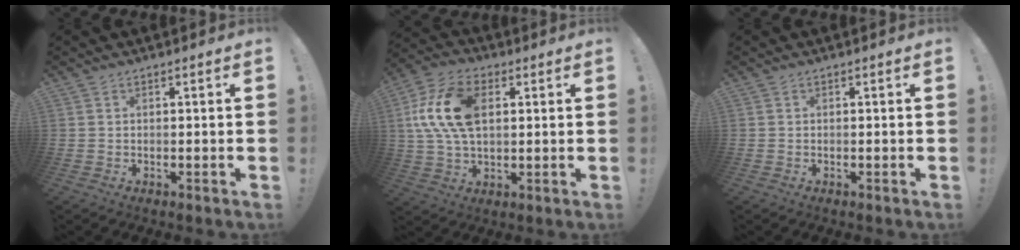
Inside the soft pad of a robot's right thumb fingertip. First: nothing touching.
{"total": 17.4, "force": [3.7, 10.9, 13.0], "torque": [-0.243, 0.004, 0.066]}
{"total": 0.0}